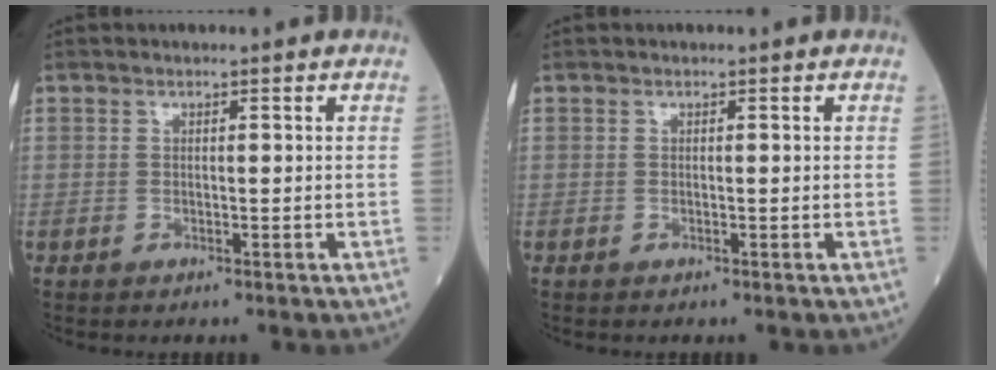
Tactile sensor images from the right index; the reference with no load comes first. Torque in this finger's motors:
{"motor_torque": [0.02, 0.00, 0.02, 0.01]}